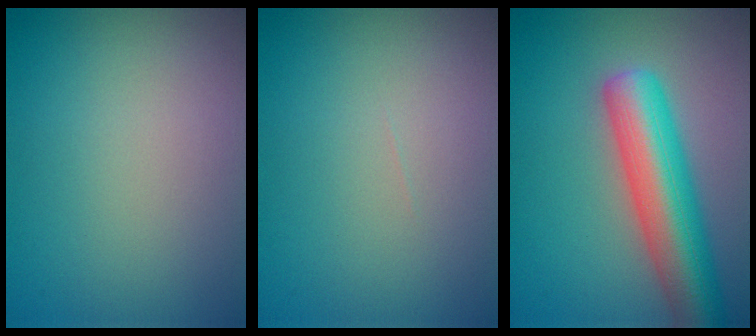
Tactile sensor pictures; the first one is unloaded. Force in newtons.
{"total": 0.0}
{"total": 8.4, "press": 8.4, "slide": 0.3}